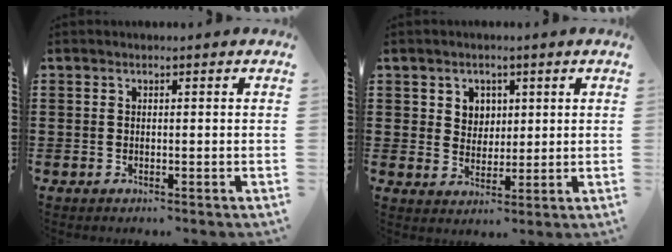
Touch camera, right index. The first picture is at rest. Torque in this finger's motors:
{"motor_torque": [0.03, 0.02, 0.08, 0.04]}